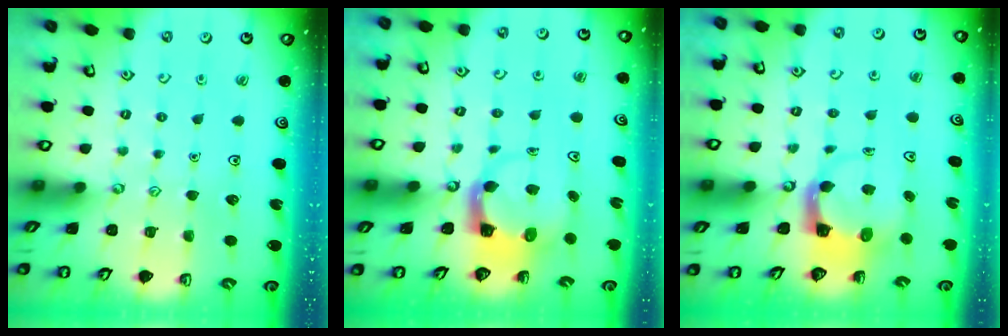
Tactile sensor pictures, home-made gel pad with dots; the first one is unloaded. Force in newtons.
{"total": 3.6, "press": 3.6, "slide": 0.6}
{"total": 3.7, "press": 3.6, "slide": 0.5}